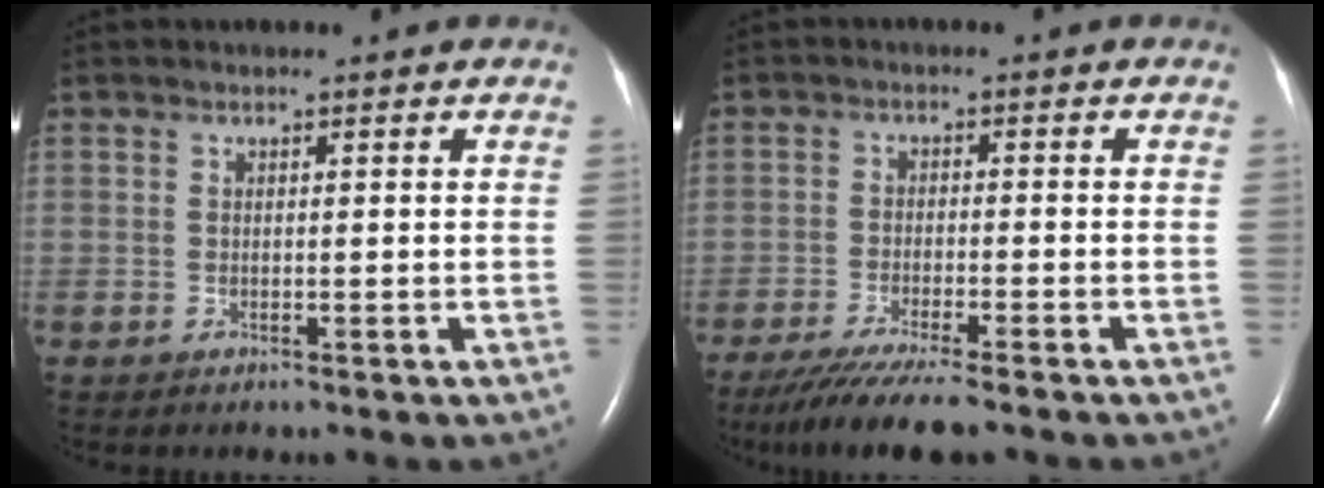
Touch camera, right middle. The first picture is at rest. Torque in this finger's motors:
{"motor_torque": [0.62, -0.62, 0.14, 0.04]}